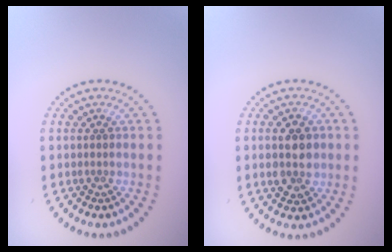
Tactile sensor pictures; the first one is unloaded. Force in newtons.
{"total": 3.7, "press": 3.7, "slide": 0.0}